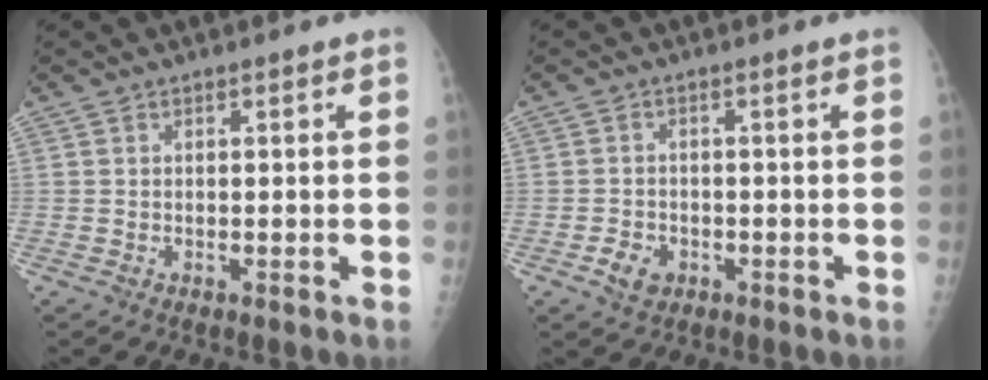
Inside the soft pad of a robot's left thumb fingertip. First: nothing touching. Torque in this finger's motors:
{"motor_torque": [-0.23, 0.20, 0.04, 0.04, 0.00]}